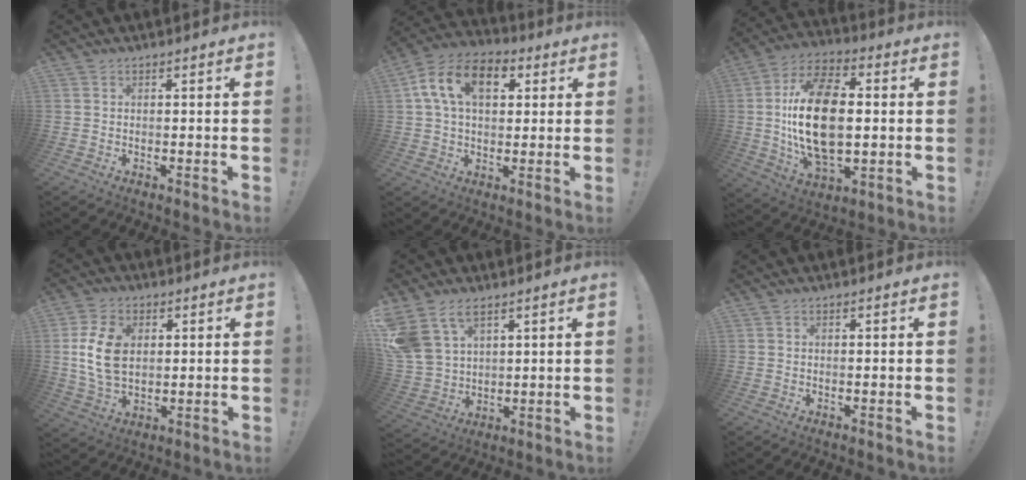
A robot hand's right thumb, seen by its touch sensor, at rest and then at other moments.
{"total": 14.7, "force": [4.7, 9.4, 10.3], "torque": [-0.176, 0.003, 0.085]}
{"total": 20.1, "force": [0.0, 11.9, 16.3], "torque": [-0.302, 0.002, -0.002]}
{"total": 13.0, "force": [1.6, 9.2, 9.1], "torque": [-0.174, 0.002, 0.032]}
{"total": 11.0, "force": [7.0, 6.8, 5.2], "torque": [-0.114, -0.036, 0.140]}
{"total": 0.0}